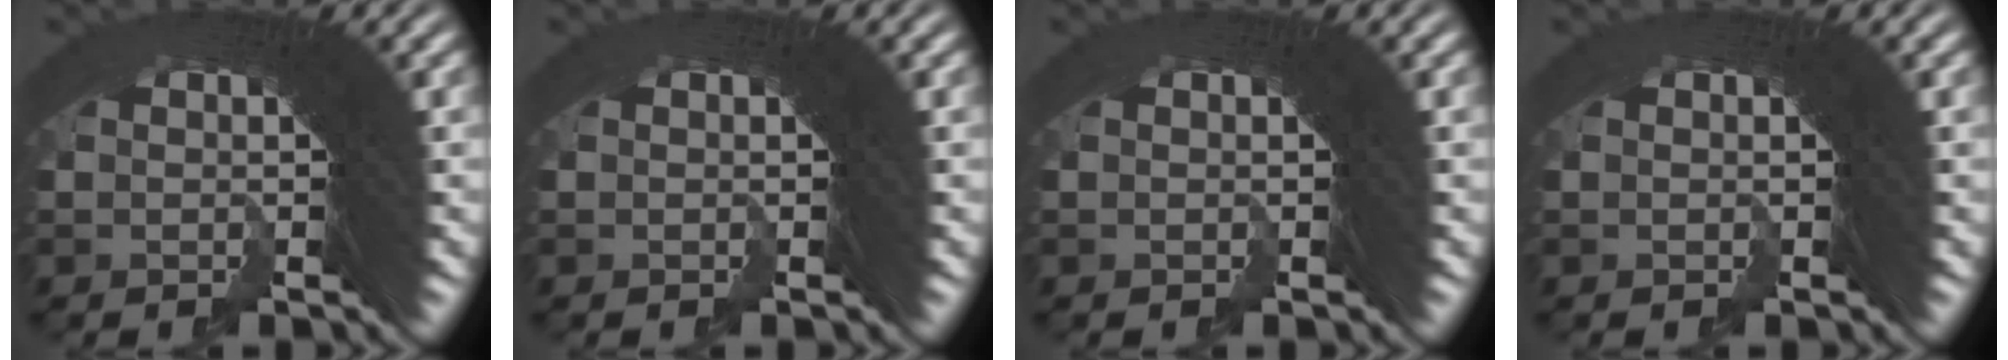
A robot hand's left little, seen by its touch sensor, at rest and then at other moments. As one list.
[{"total": 0.0}, {"total": 0.0}, {"total": 0.0}]